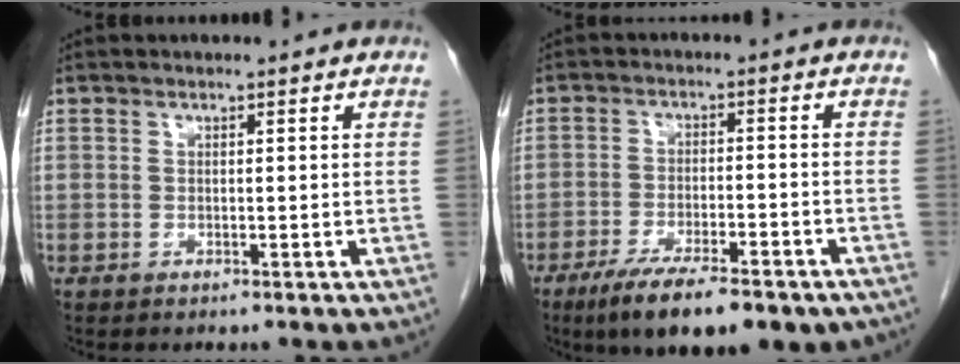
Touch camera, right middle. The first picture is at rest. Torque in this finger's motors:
{"motor_torque": [0.85, -0.76, 0.20, 0.06]}